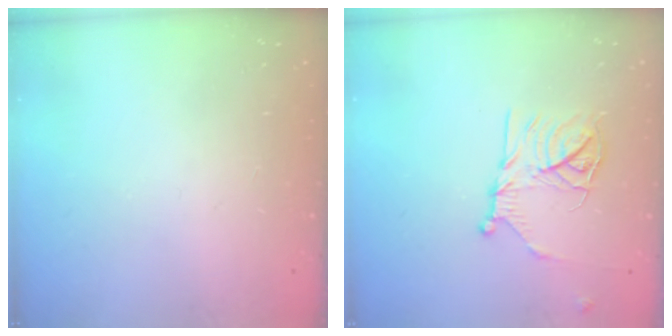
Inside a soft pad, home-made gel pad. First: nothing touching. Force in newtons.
{"total": 13.2, "press": 13.2, "slide": 0.8}